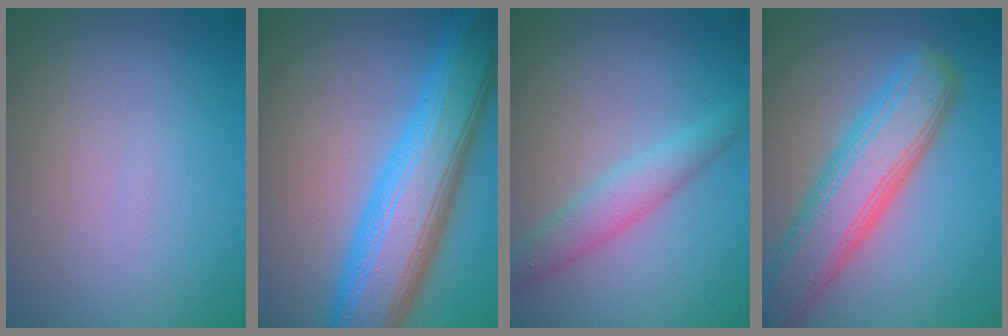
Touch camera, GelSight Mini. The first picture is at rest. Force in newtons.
{"total": 10.8, "press": 10.8, "slide": 0.2}
{"total": 3.2, "press": 3.2, "slide": 0.0}
{"total": 7.8, "press": 7.8, "slide": 0.4}